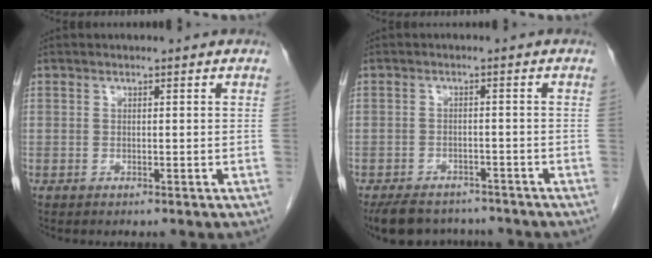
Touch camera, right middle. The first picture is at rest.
{"total": 9.3, "force": [-8.1, 3.6, 2.7], "torque": [-0.041, 0.001, -0.112]}